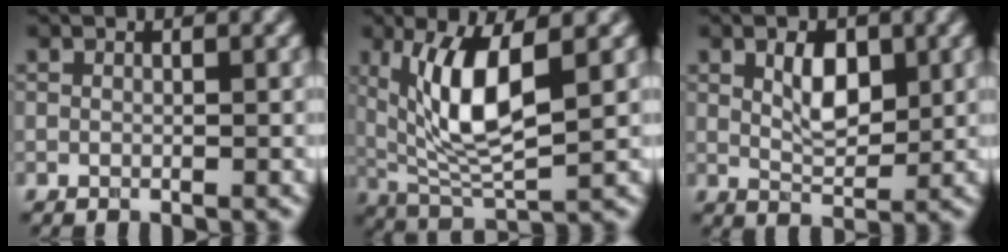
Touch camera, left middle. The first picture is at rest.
{"total": 6.9, "force": [1.8, 2.2, 6.3], "torque": [-0.136, -0.014, 0.051]}
{"total": 2.7, "force": [0.8, 1.4, 2.2], "torque": [-0.048, 0.000, 0.026]}